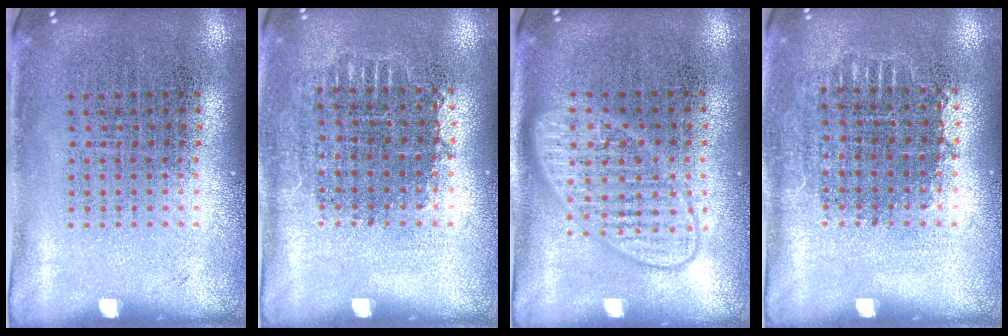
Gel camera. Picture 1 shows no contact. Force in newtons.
{"total": 0.7, "press": 0.7, "slide": 0.1}
{"total": 2.0, "press": 1.9, "slide": 0.3}
{"total": 0.7, "press": 0.7, "slide": 0.1}